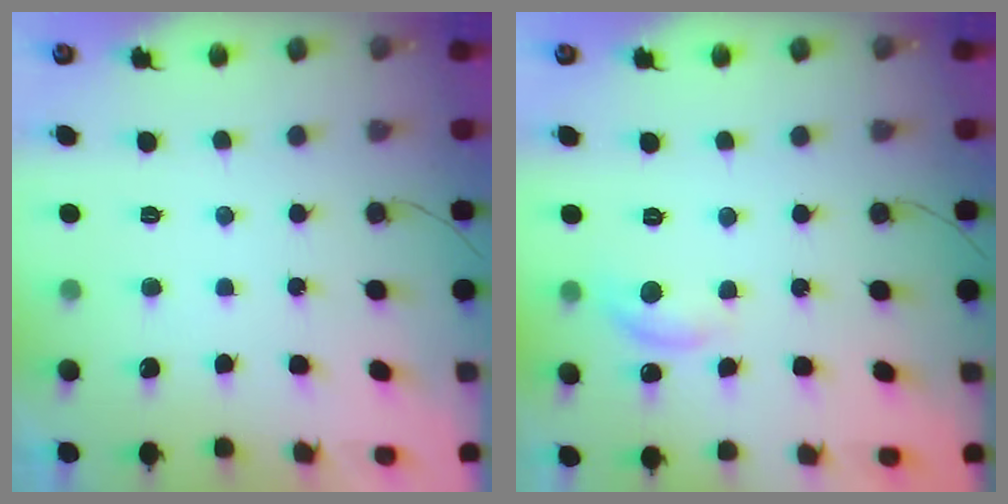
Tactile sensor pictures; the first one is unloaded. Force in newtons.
{"total": 8.5, "press": 8.5, "slide": 0.5}